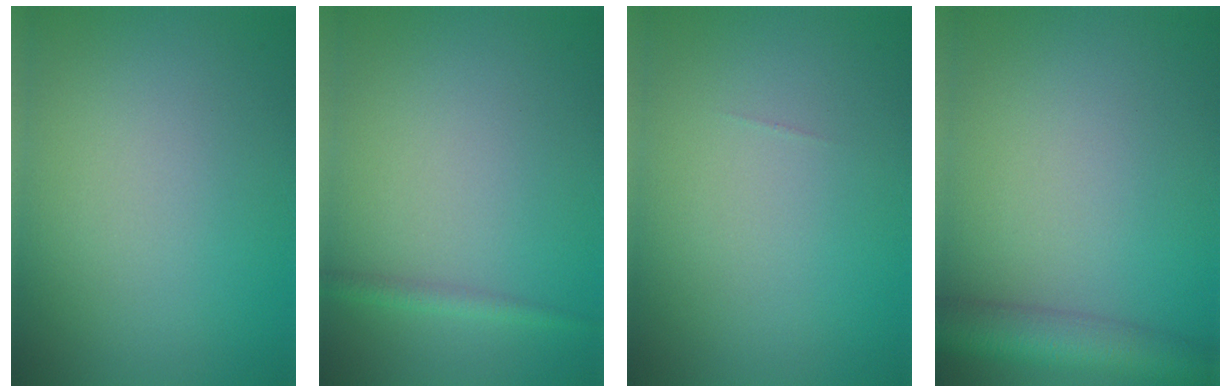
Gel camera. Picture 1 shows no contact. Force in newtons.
{"total": 1.2, "press": 1.2, "slide": 0.1}
{"total": 0.0}
{"total": 5.1, "press": 5.1, "slide": 0.2}